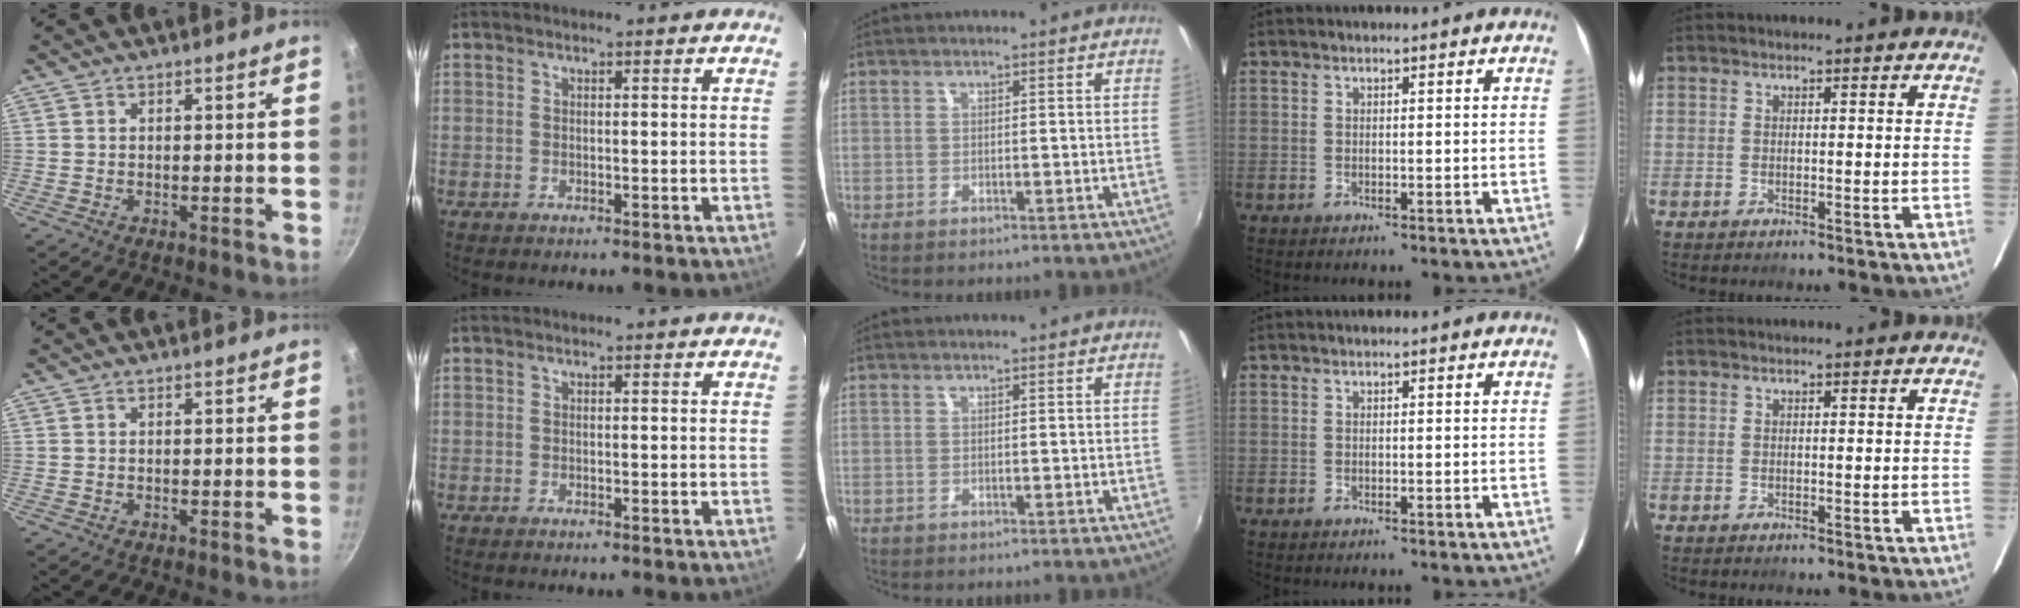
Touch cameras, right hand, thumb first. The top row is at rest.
{}